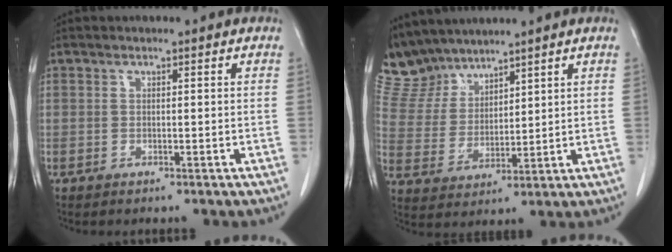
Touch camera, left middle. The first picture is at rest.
{"total": 7.7, "force": [7.3, 2.4, 0.5], "torque": [-0.026, 0.015, 0.164]}